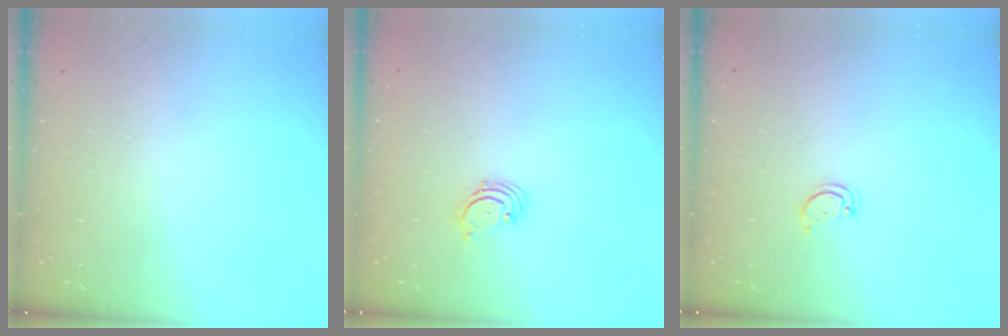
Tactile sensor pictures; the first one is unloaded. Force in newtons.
{"total": 1.7, "press": 1.7, "slide": 0.2}
{"total": 2.8, "press": 2.7, "slide": 0.3}